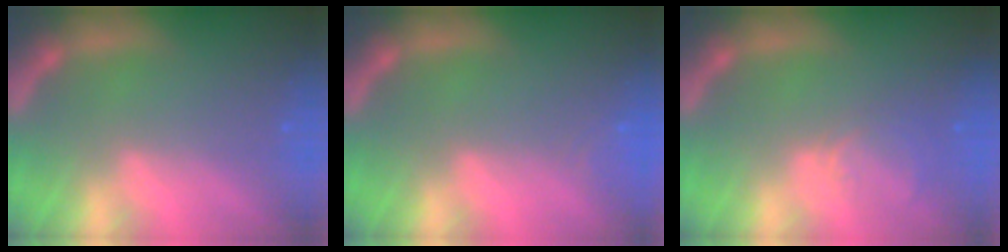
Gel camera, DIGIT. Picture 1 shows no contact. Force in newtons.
{"total": 1.4}
{"total": 2.9}